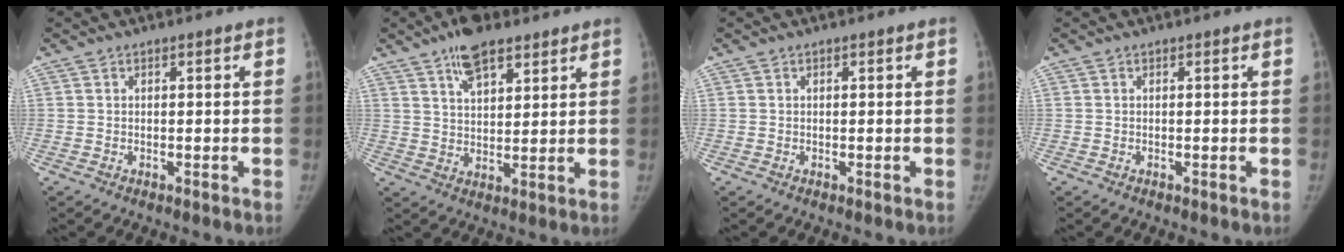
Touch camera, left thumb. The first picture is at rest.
{"total": 8.9, "force": [5.8, 4.1, 5.4], "torque": [-0.071, -0.024, 0.099]}
{"total": 0.0}
{"total": 0.0}